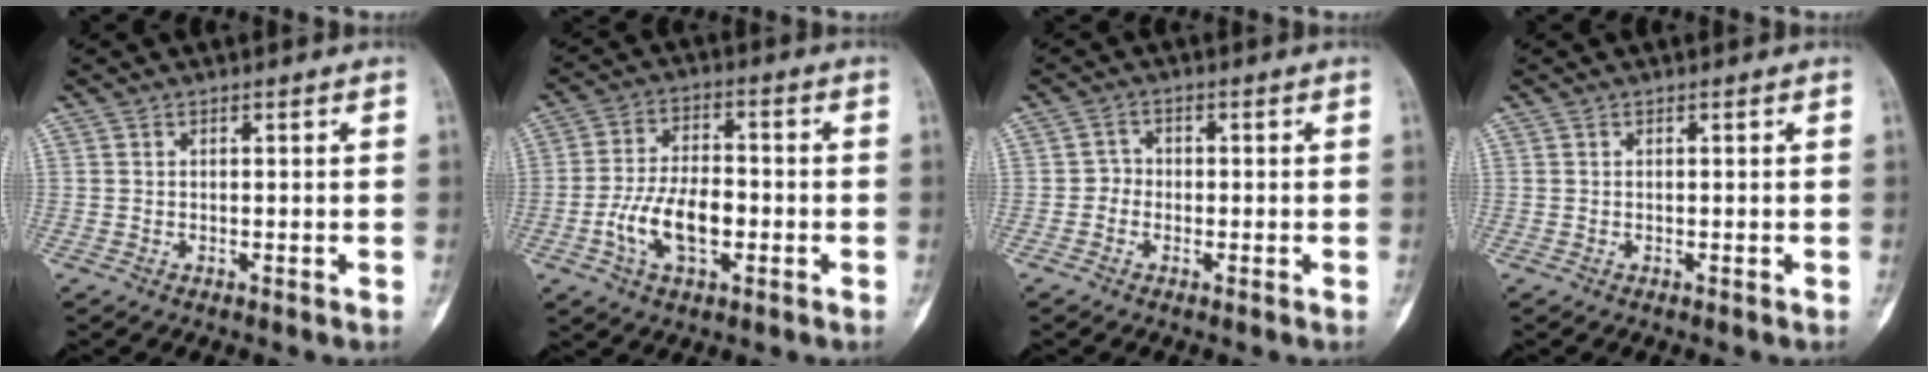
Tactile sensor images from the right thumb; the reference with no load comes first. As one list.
[{"total": 10.7, "force": [-2.8, 5.7, 8.6], "torque": [-0.157, 0.022, -0.052]}, {"total": 2.0, "force": [-0.8, 1.8, 0.5], "torque": [0.010, 0.010, -0.022]}, {"total": 0.0}]